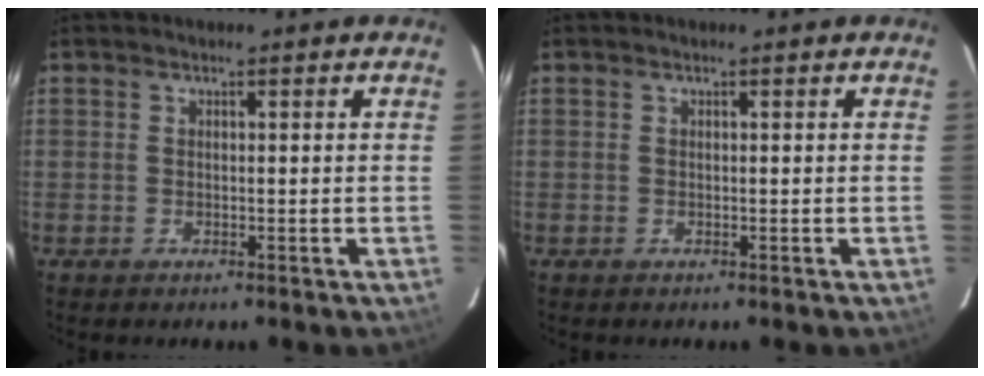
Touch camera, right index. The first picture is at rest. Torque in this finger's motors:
{"motor_torque": [0.00, 0.00, 0.02, 0.00]}